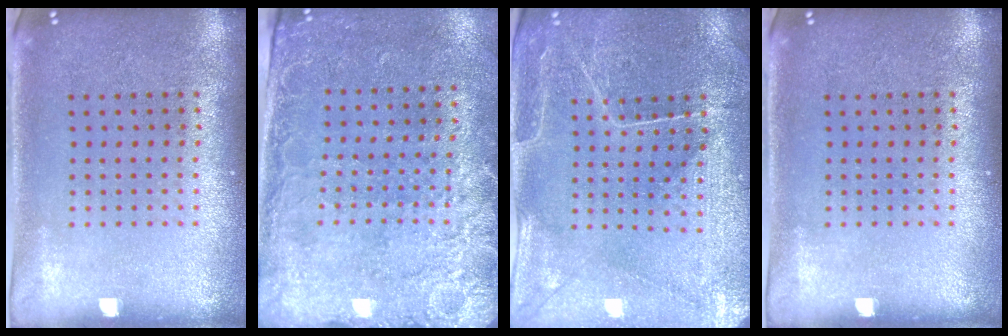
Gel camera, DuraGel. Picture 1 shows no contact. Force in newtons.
{"total": 2.7, "press": 2.2, "slide": 1.5}
{"total": 0.8, "press": 0.7, "slide": 0.4}
{"total": 0.0}